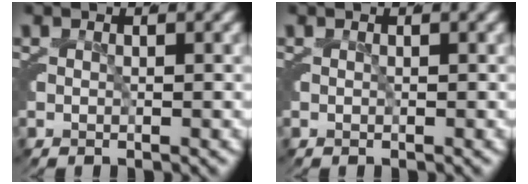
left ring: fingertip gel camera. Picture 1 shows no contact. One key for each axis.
{"total": 0.0}